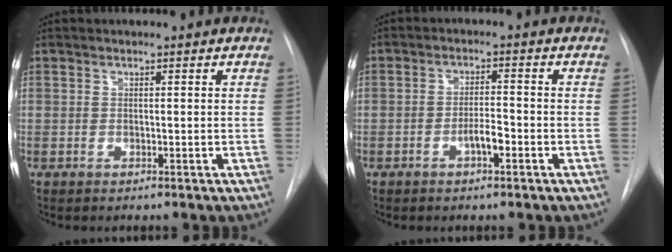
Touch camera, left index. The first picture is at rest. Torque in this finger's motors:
{"motor_torque": [0.15, 0.11, 0.07, 0.02]}